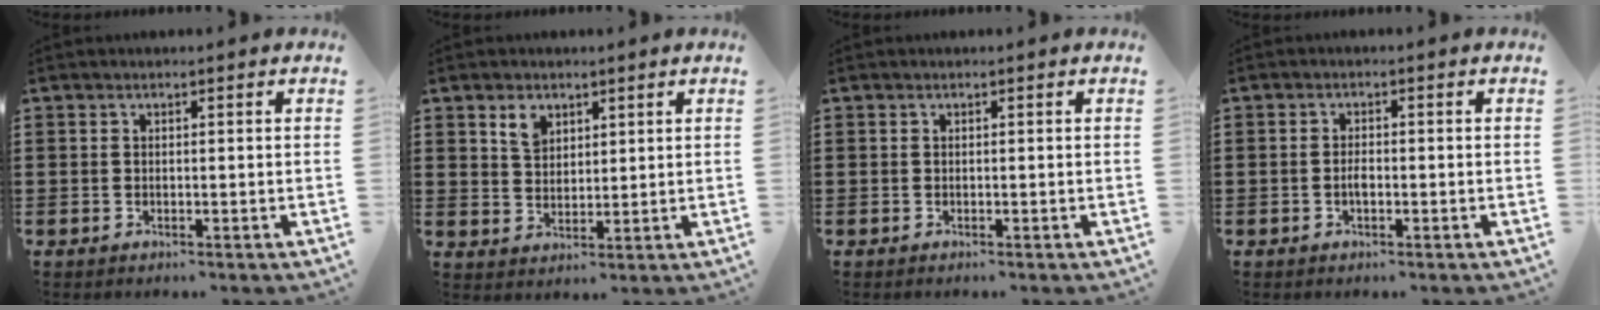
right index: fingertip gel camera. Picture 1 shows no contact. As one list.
[{"total": 3.7, "force": [2.4, 2.4, 1.6], "torque": [-0.031, 0.004, 0.044]}, {"total": 0.0}, {"total": 1.6, "force": [-0.6, 0.6, 1.3], "torque": [-0.026, 0.001, -0.011]}]